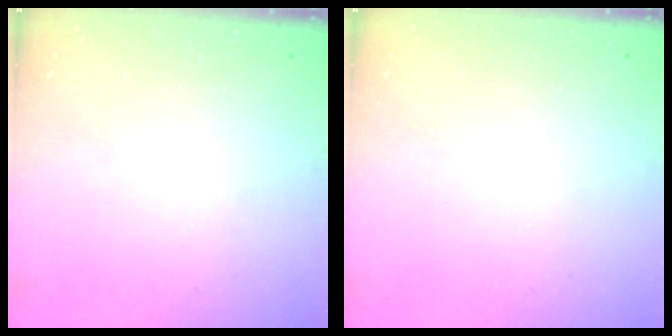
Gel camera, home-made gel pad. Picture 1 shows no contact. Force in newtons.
{"total": 0.0}